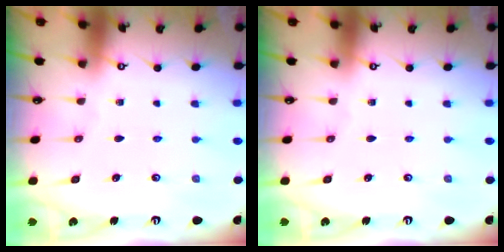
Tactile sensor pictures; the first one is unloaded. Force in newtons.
{"total": 0.0}